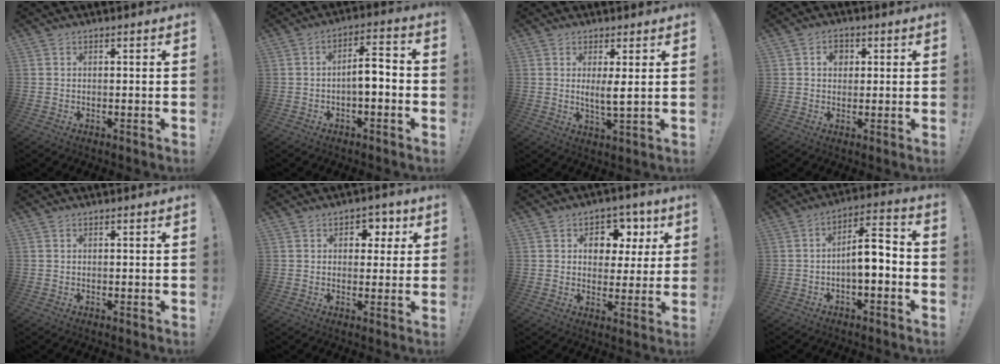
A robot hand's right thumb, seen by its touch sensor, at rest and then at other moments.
{"total": 7.1, "force": [-1.7, 2.5, 6.4], "torque": [-0.101, 0.010, -0.032]}
{"total": 4.0, "force": [1.3, 0.5, 3.8], "torque": [-0.057, -0.015, 0.018]}
{"total": 3.6, "force": [0.9, 3.0, 1.9], "torque": [-0.026, 0.002, 0.013]}
{"total": 0.0}
{"total": 5.0, "force": [1.7, 4.4, 1.7], "torque": [-0.009, -0.008, 0.026]}
{"total": 8.7, "force": [3.2, 7.2, 3.6], "torque": [-0.037, -0.017, 0.062]}
{"total": 9.2, "force": [-1.8, 3.2, 8.5], "torque": [-0.128, 0.006, -0.032]}